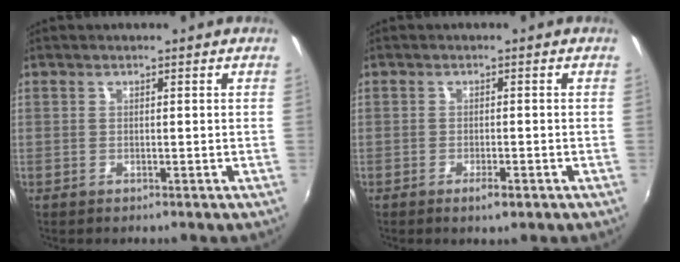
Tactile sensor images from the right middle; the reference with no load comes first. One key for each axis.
{"total": 2.2, "fx": -1.3, "fy": 0.5, "fz": 1.7, "tx": -0.033, "ty": -0.003, "tz": -0.021}